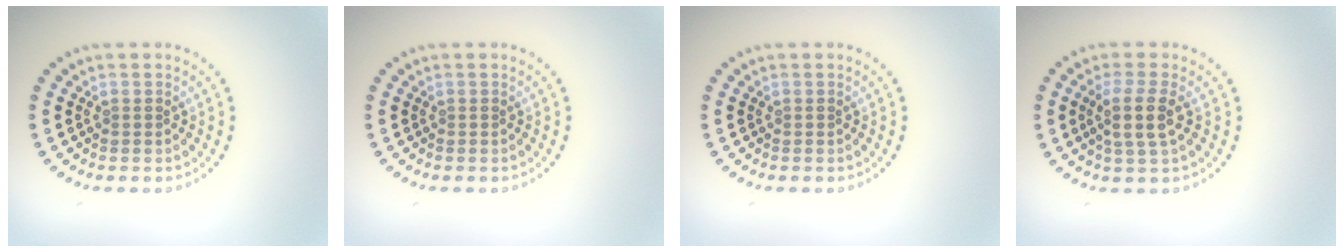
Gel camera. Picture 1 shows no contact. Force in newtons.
{"total": 0.0}
{"total": 0.0}
{"total": 2.9, "press": 2.6, "slide": 1.3}